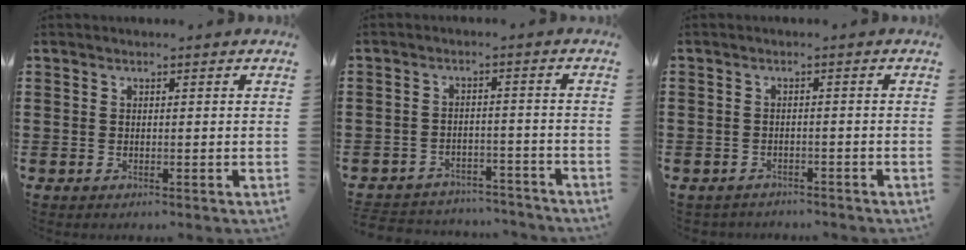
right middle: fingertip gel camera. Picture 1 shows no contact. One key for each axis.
{"total": 3.7, "fx": -3.6, "fy": 0.5, "fz": 0.0, "tx": -0.006, "ty": 0.003, "tz": -0.078}
{"total": 1.6, "fx": -1.6, "fy": 0.3, "fz": -0.2, "tx": -0.003, "ty": 0.000, "tz": -0.037}